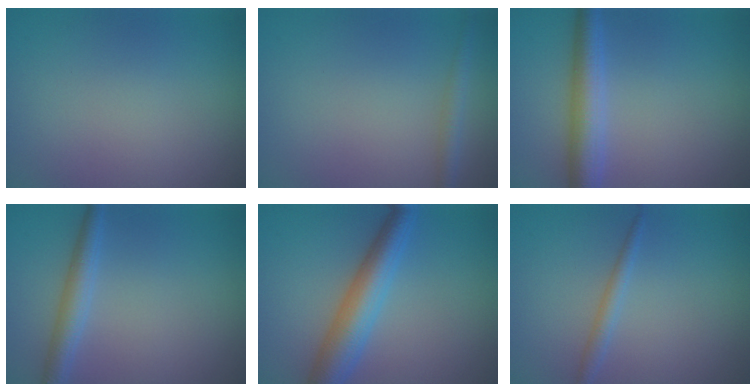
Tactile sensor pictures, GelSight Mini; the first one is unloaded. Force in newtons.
{"total": 1.6, "press": 1.6, "slide": 0.0}
{"total": 3.8, "press": 3.8, "slide": 0.1}
{"total": 2.4, "press": 2.4, "slide": 0.1}
{"total": 5.0, "press": 5.0, "slide": 0.1}
{"total": 1.3, "press": 1.3, "slide": 0.1}